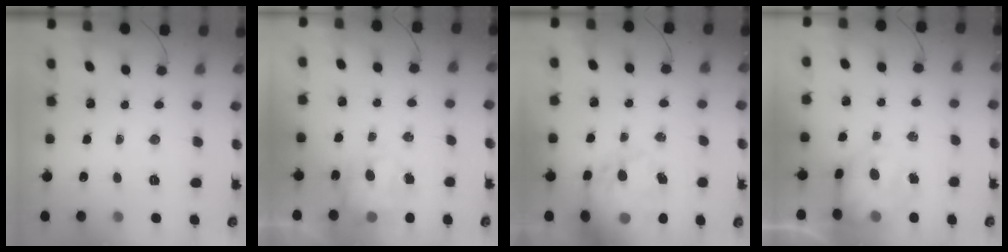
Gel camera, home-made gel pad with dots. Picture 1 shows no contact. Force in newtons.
{"total": 8.5, "press": 8.4, "slide": 1.0}
{"total": 18.0, "press": 17.5, "slide": 4.0}
{"total": 6.6, "press": 6.3, "slide": 2.0}